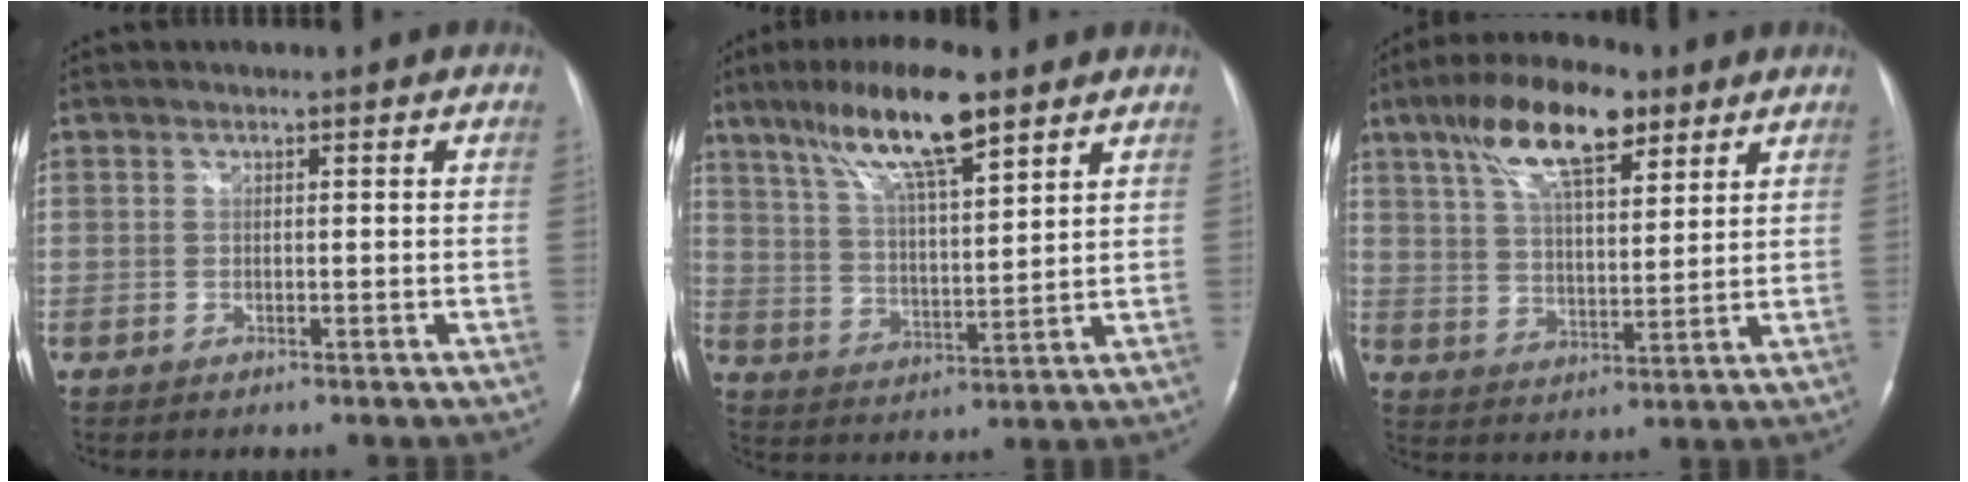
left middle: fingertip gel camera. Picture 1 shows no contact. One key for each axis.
{"total": 13.1, "fx": 8.6, "fy": 2.1, "fz": 9.7, "tx": -0.179, "ty": 0.012, "tz": 0.152}
{"total": 13.7, "fx": 8.2, "fy": 4.6, "fz": 10.0, "tx": -0.185, "ty": 0.023, "tz": 0.147}